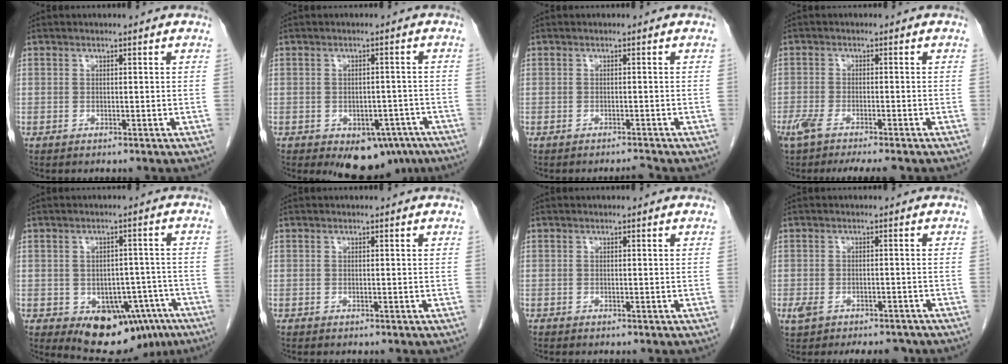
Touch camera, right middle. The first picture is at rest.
{"total": 7.6, "force": [-4.9, 4.2, 4.1], "torque": [-0.035, 0.005, -0.060]}
{"total": 0.9, "force": [-0.9, -0.2, 0.1], "torque": [-0.001, -0.004, -0.011]}
{"total": 9.1, "force": [-7.3, 1.3, 5.3], "torque": [-0.083, -0.009, -0.113]}
{"total": 12.5, "force": [-7.1, 7.2, 7.4], "torque": [-0.082, 0.011, -0.089]}
{"total": 0.0}
{"total": 0.0}
{"total": 7.6, "force": [-5.8, 3.4, 3.5], "torque": [-0.054, 0.010, -0.079]}